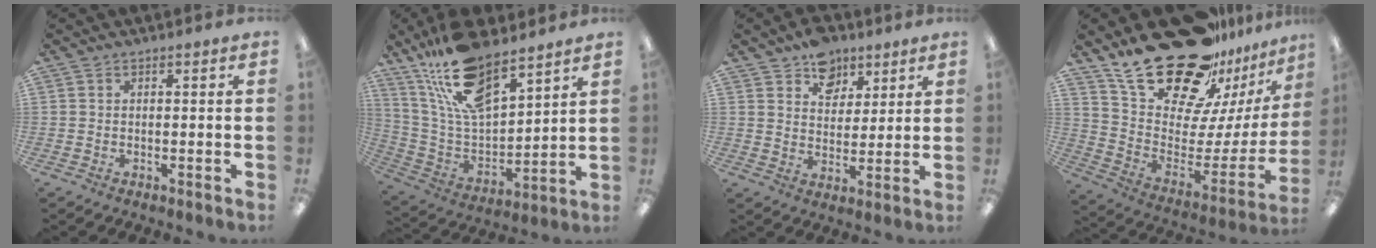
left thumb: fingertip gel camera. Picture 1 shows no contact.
{"total": 18.8, "force": [13.9, 6.8, 10.6], "torque": [-0.218, -0.072, 0.250]}
{"total": 8.9, "force": [6.1, 6.0, 2.4], "torque": [-0.027, -0.033, 0.112]}
{"total": 27.2, "force": [20.5, 12.1, 13.1], "torque": [-0.215, -0.138, 0.385]}